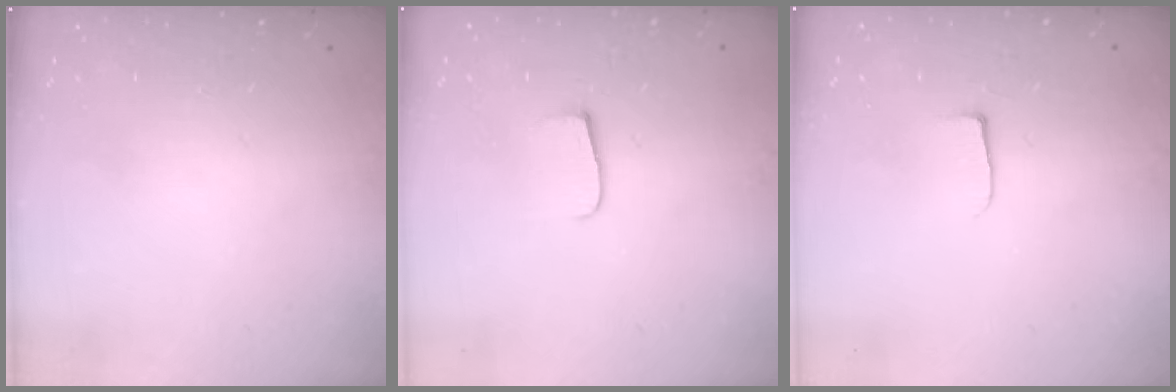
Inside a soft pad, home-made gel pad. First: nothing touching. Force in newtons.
{"total": 5.2, "press": 5.2, "slide": 0.7}
{"total": 3.7, "press": 3.7, "slide": 0.5}